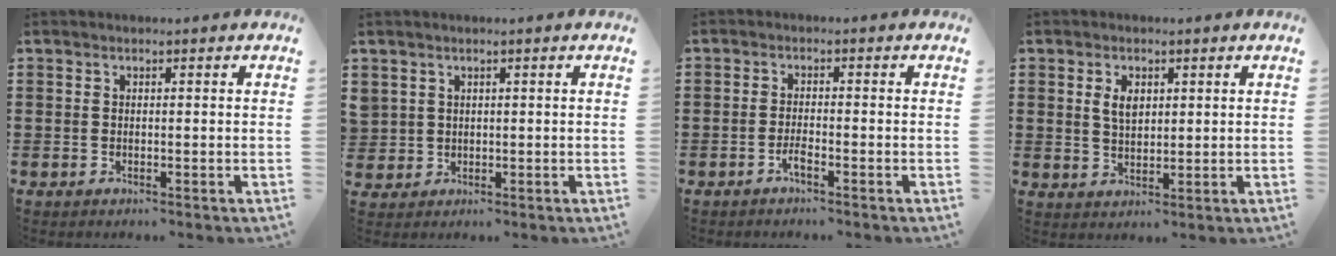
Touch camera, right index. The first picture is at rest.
{"total": 1.8, "force": [1.0, 1.6, -0.1], "torque": [-0.007, 0.008, 0.019]}
{"total": 1.9, "force": [-1.4, 0.3, 1.3], "torque": [-0.032, -0.005, -0.027]}
{"total": 3.3, "force": [1.1, 1.9, 2.5], "torque": [-0.046, 0.004, 0.018]}